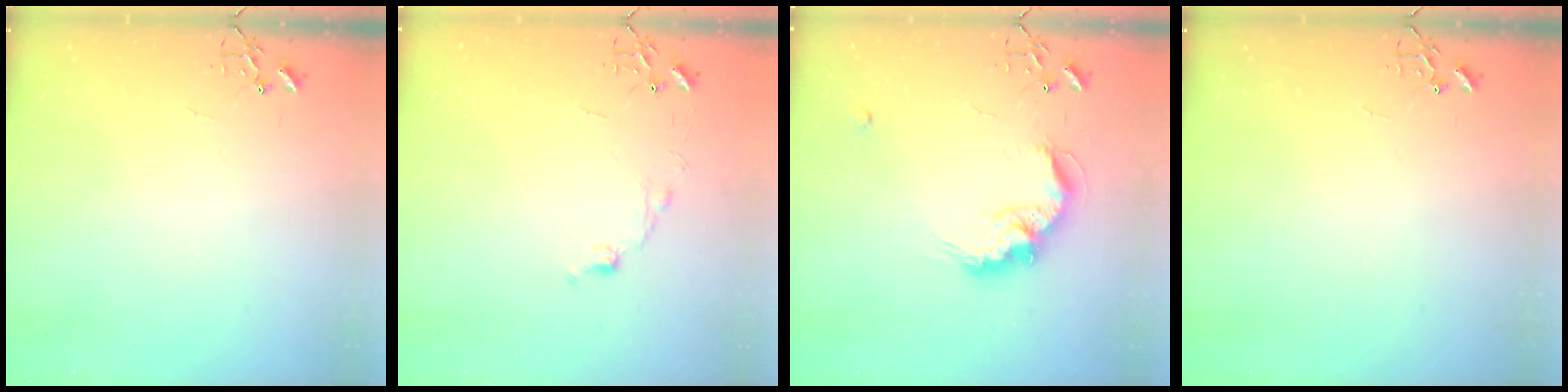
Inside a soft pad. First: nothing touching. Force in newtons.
{"total": 6.7, "press": 6.7, "slide": 0.9}
{"total": 12.6, "press": 12.6, "slide": 0.4}
{"total": 0.0}